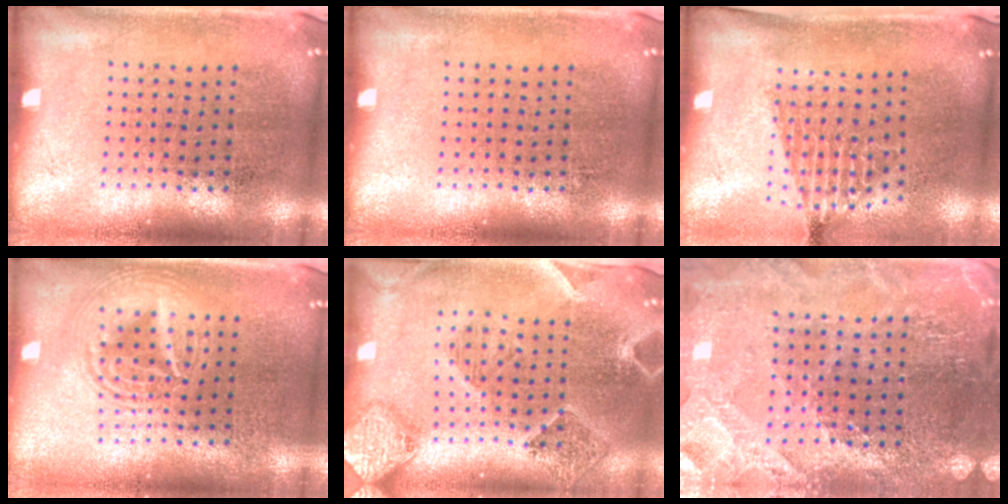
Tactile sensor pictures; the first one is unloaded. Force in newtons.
{"total": 0.0}
{"total": 1.4, "press": 1.1, "slide": 0.9}
{"total": 2.2, "press": 2.2, "slide": 0.2}
{"total": 1.6, "press": 1.6, "slide": 0.3}
{"total": 1.9, "press": 1.9, "slide": 0.3}